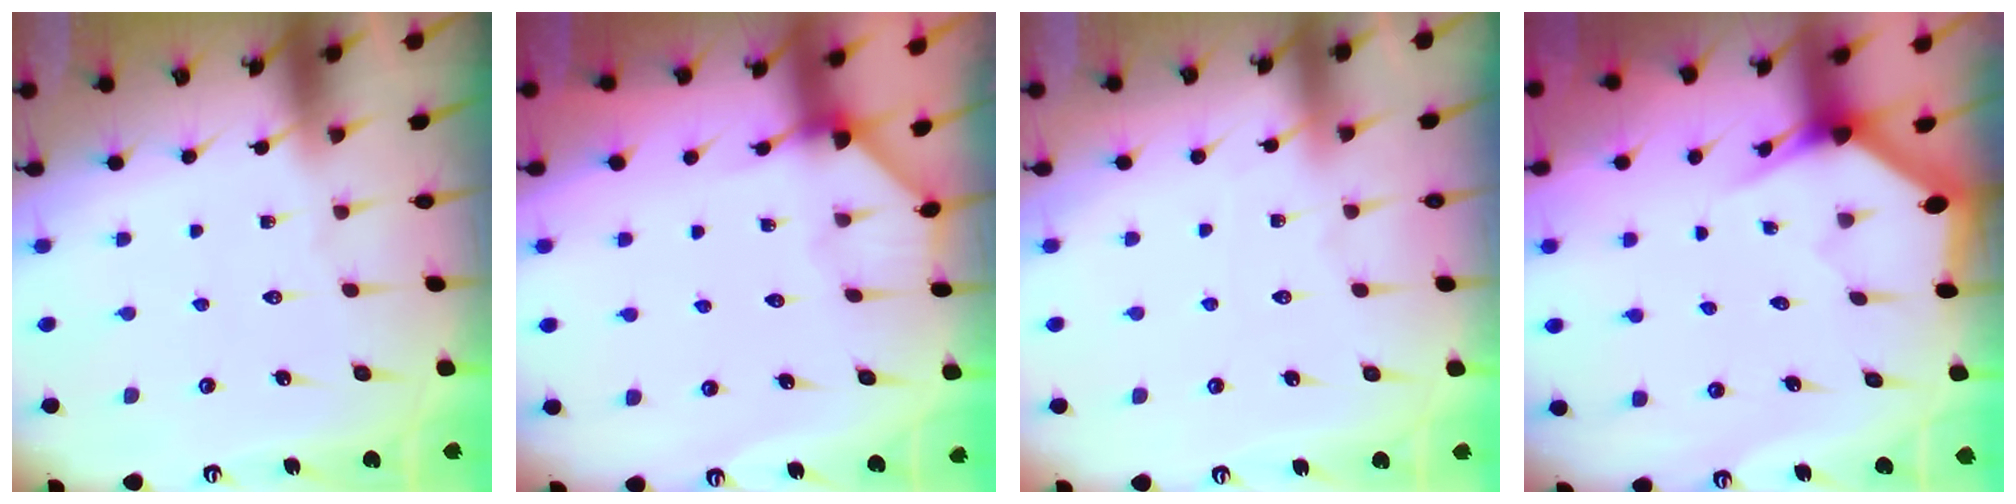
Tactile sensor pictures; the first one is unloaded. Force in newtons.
{"total": 2.5, "press": 2.5, "slide": 0.2}
{"total": 2.3, "press": 2.3, "slide": 0.3}
{"total": 2.9, "press": 2.9, "slide": 0.1}